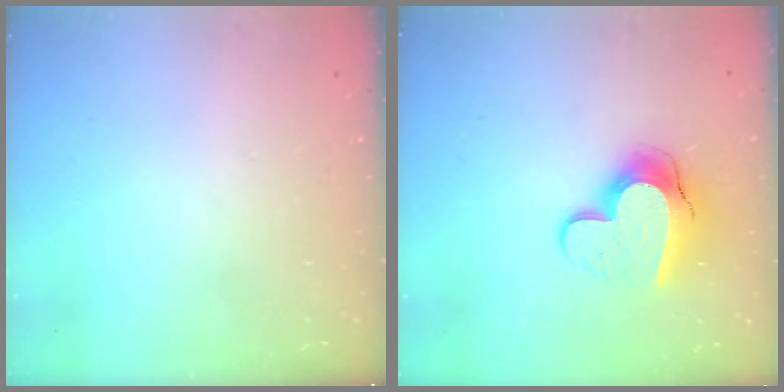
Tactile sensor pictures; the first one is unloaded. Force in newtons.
{"total": 13.1, "press": 13.0, "slide": 1.2}